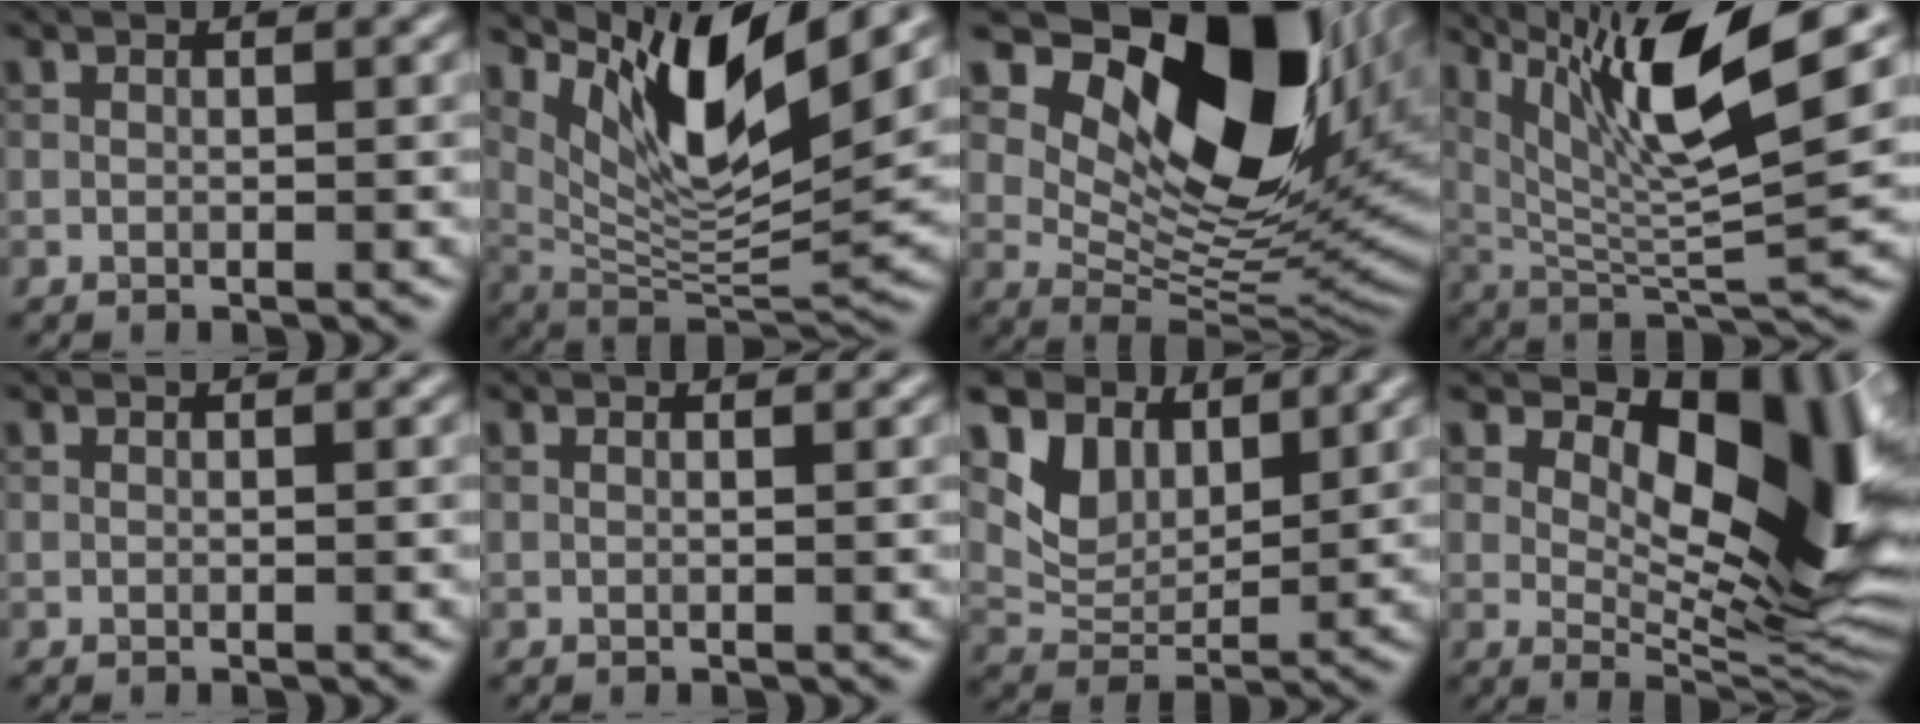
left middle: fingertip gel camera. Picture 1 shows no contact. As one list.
[{"total": 10.5, "force": [5.6, 2.5, 8.6], "torque": [-0.147, -0.013, 0.113]}, {"total": 15.9, "force": [7.0, 8.3, 11.5], "torque": [-0.178, 0.008, 0.129]}, {"total": 12.1, "force": [6.2, 2.3, 10.2], "torque": [-0.177, 0.004, 0.114]}, {"total": 0.0}, {"total": 0.6, "force": [0.4, 0.2, 0.4], "torque": [-0.010, -0.003, -0.003]}, {"total": 6.2, "force": [4.3, 3.6, 2.7], "torque": [-0.060, -0.002, 0.078]}, {"total": 13.9, "force": [4.7, 6.0, 11.7], "torque": [-0.152, -0.003, 0.079]}]